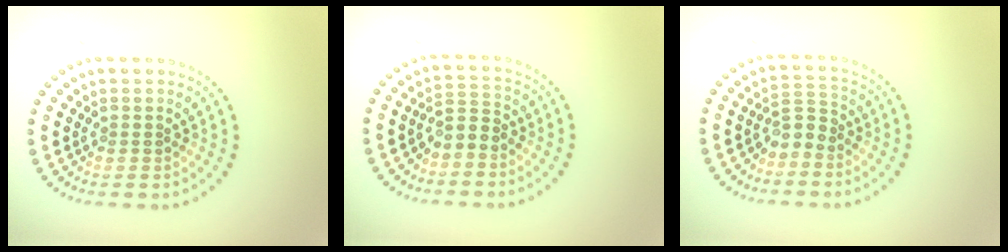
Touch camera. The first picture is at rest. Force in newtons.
{"total": 2.0, "press": 1.6, "slide": 1.2}
{"total": 2.0, "press": 1.4, "slide": 1.4}